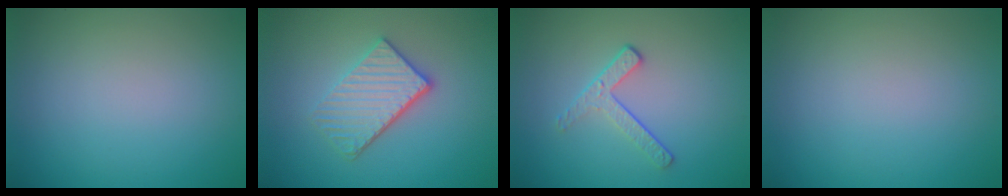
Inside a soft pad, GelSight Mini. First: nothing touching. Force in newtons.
{"total": 3.9, "press": 3.2, "slide": 2.2}
{"total": 2.0, "press": 1.4, "slide": 1.5}
{"total": 0.0}